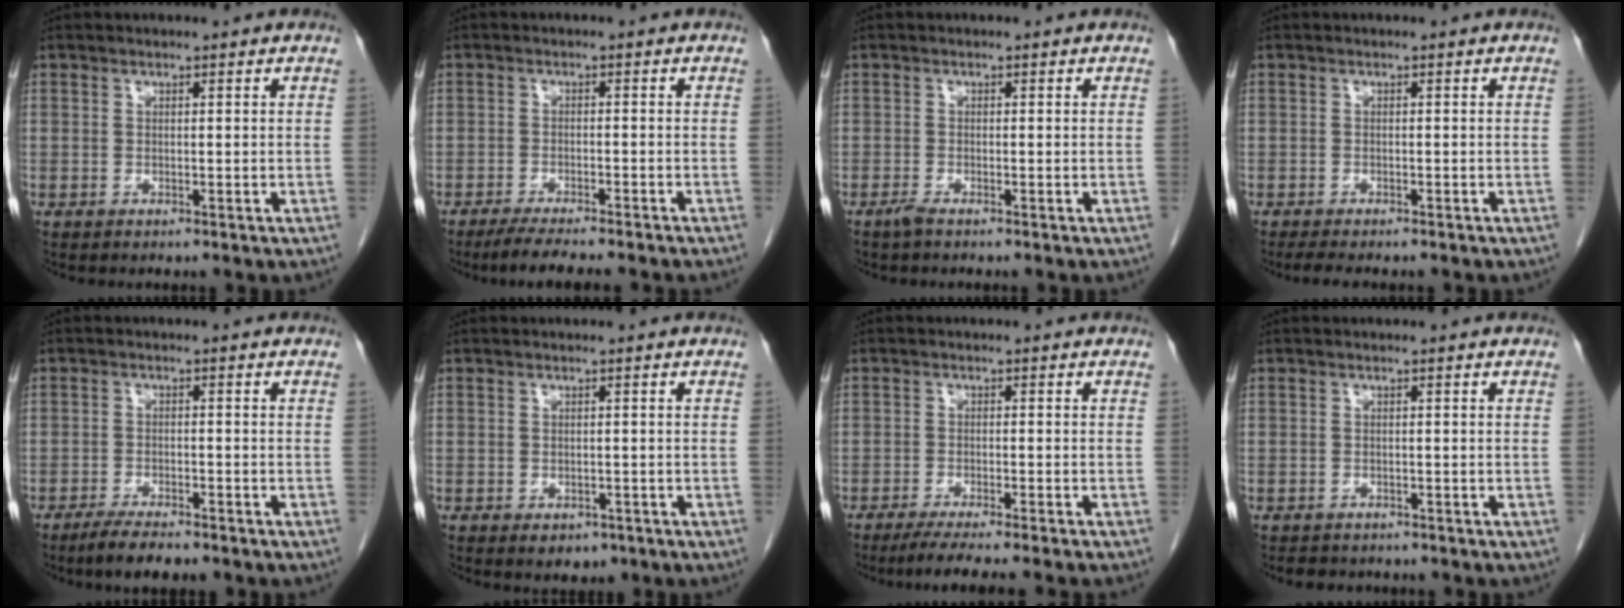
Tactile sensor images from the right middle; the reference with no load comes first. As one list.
[{"total": 7.5, "force": [-6.4, 0.2, 3.9], "torque": [-0.053, -0.016, -0.100]}, {"total": 1.1, "force": [-0.9, 0.0, 0.6], "torque": [-0.017, -0.002, -0.018]}, {"total": 4.8, "force": [-4.0, 1.1, 2.4], "torque": [-0.034, -0.011, -0.055]}, {"total": 5.1, "force": [-4.1, 1.0, 2.9], "torque": [-0.049, -0.007, -0.066]}, {"total": 3.0, "force": [-1.7, 1.9, 1.5], "torque": [-0.013, 0.000, -0.012]}, {"total": 8.2, "force": [-7.0, -0.9, 4.3], "torque": [-0.043, -0.020, -0.105]}, {"total": 3.4, "force": [-2.9, 1.5, 0.8], "torque": [-0.018, -0.002, -0.035]}]